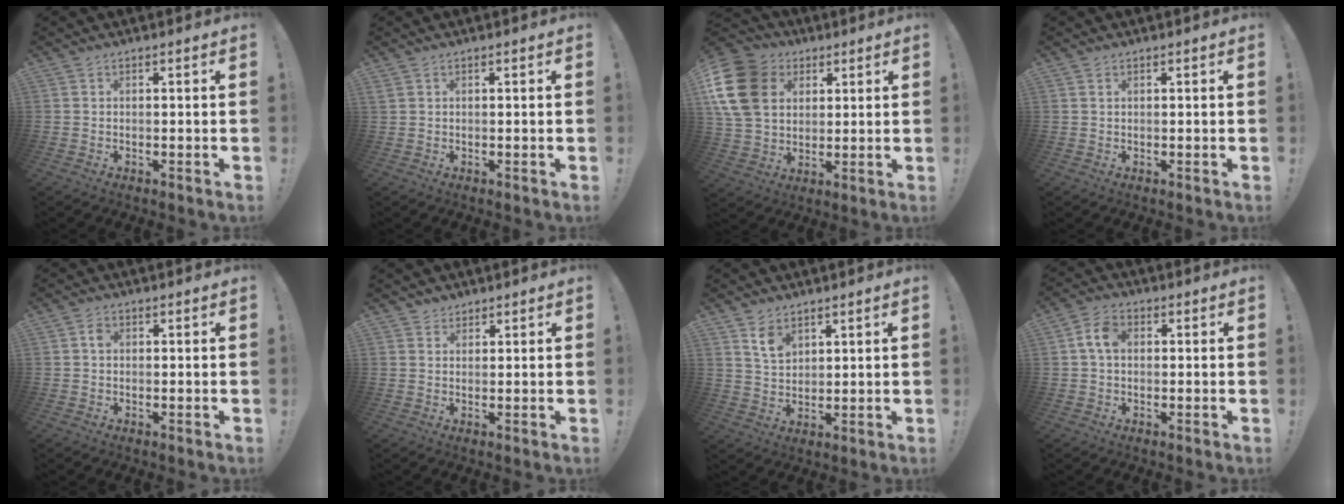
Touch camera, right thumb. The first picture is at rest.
{"total": 0.6, "force": [0.3, 0.5, 0.3], "torque": [-0.011, 0.005, 0.008]}
{"total": 18.0, "force": [5.3, 13.8, 10.2], "torque": [-0.187, -0.013, 0.102]}
{"total": 0.7, "force": [0.5, 0.3, 0.4], "torque": [-0.014, 0.004, 0.010]}
{"total": 1.3, "force": [0.1, 0.9, 0.9], "torque": [-0.006, 0.000, -0.001]}
{"total": 2.3, "force": [1.8, 1.4, 0.1], "torque": [0.001, -0.009, 0.033]}
{"total": 6.5, "force": [4.3, 3.8, 3.0], "torque": [-0.048, -0.021, 0.079]}
{"total": 6.2, "force": [0.8, 3.9, 4.8], "torque": [-0.092, 0.011, 0.016]}